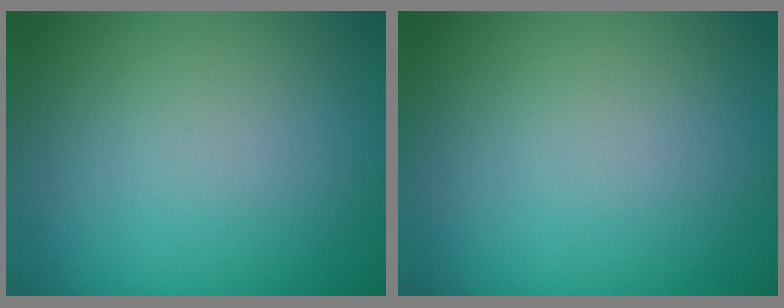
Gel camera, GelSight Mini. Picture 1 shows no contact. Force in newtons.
{"total": 0.0}